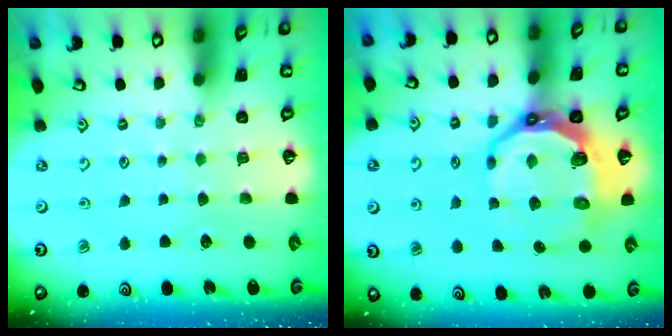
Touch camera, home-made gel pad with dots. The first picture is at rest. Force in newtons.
{"total": 12.7, "press": 11.7, "slide": 5.0}